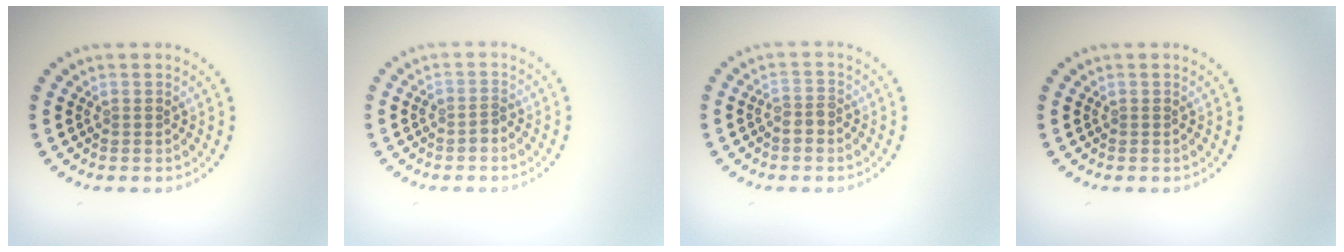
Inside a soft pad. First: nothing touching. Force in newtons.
{"total": 1.1, "press": 0.8, "slide": 0.7}
{"total": 1.7, "press": 1.3, "slide": 1.1}
{"total": 0.0}